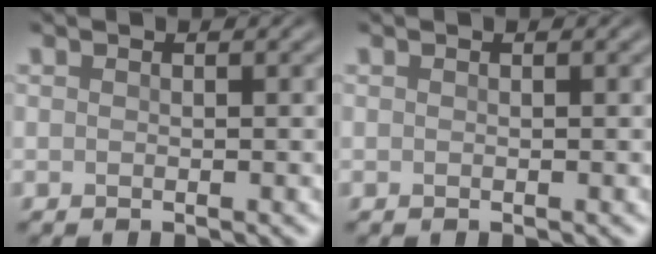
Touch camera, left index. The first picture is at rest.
{"total": 0.0}